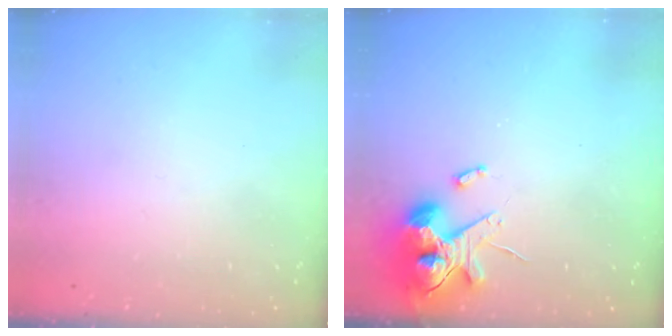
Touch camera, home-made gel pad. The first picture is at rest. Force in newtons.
{"total": 12.7, "press": 12.6, "slide": 2.0}